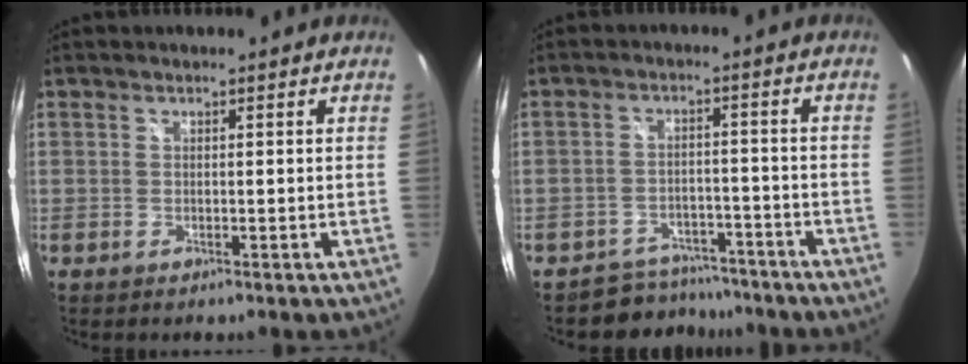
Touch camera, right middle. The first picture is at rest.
{"total": 7.5, "force": [-6.6, 3.5, 0.4], "torque": [-0.018, 0.014, -0.091]}